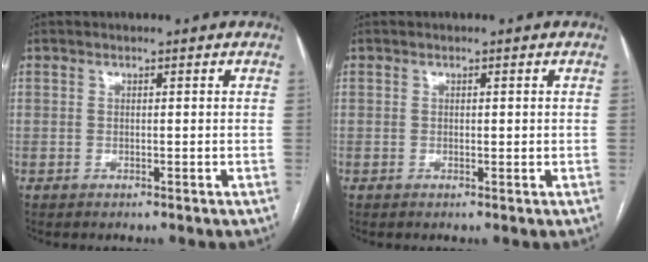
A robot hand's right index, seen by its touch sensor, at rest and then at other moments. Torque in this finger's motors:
{"motor_torque": [-0.19, 0.19, -0.03, -0.01]}